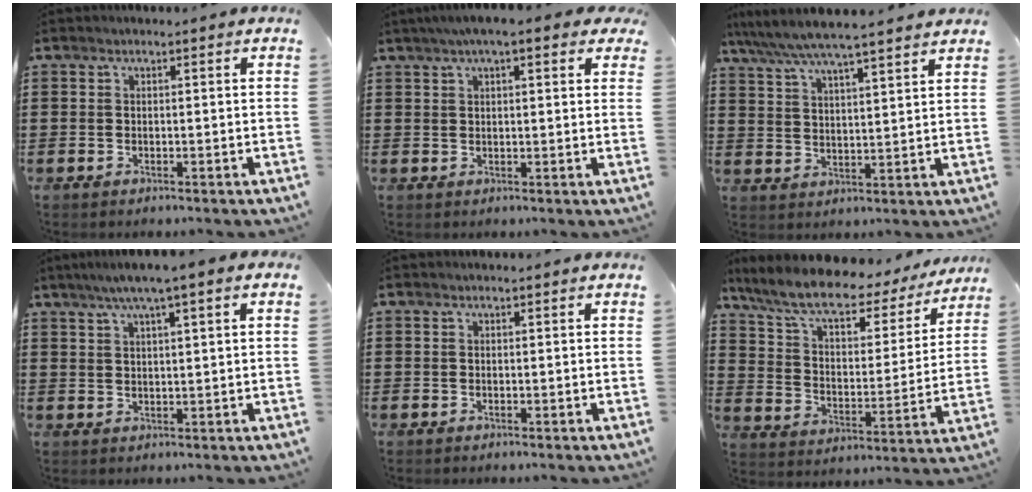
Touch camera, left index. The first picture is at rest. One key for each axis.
{"total": 4.5, "fx": 2.8, "fy": 0.8, "fz": 3.4, "tx": -0.073, "ty": 0.009, "tz": 0.049}
{"total": 5.9, "fx": 5.4, "fy": -0.1, "fz": 2.5, "tx": -0.068, "ty": -0.026, "tz": 0.092}
{"total": 4.0, "fx": 2.2, "fy": -0.1, "fz": 3.3, "tx": -0.066, "ty": 0.001, "tz": 0.037}
{"total": 0.0}
{"total": 8.9, "fx": 7.4, "fy": 2.0, "fz": 4.4, "tx": -0.116, "ty": -0.042, "tz": 0.125}